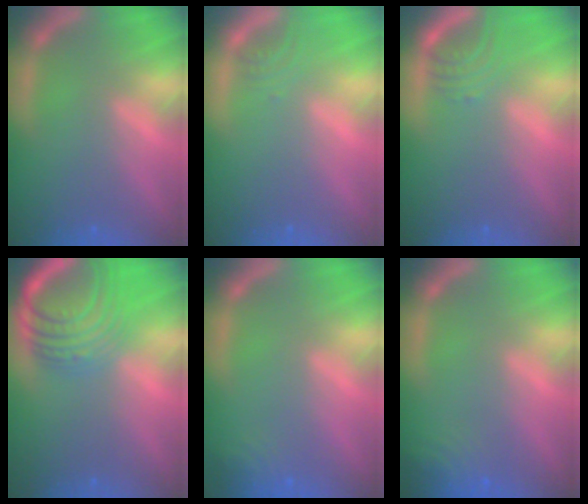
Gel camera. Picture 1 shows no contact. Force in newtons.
{"total": 1.4}
{"total": 3.0}
{"total": 10.0}
{"total": 2.4}
{"total": 4.0}